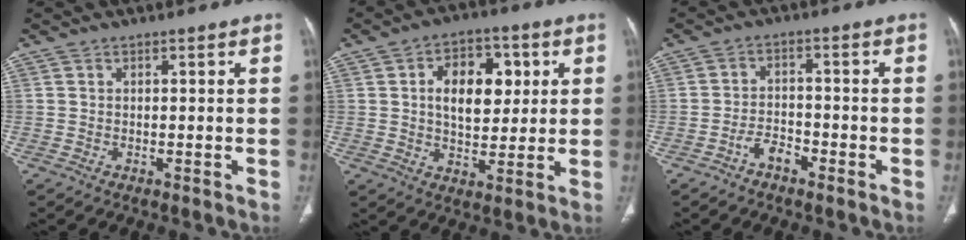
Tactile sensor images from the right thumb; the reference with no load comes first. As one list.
[{"total": 12.2, "force": [2.7, 7.7, 9.0], "torque": [-0.100, 0.000, 0.043]}, {"total": 3.8, "force": [-2.6, 1.9, 2.1], "torque": [-0.034, 0.025, -0.048]}]